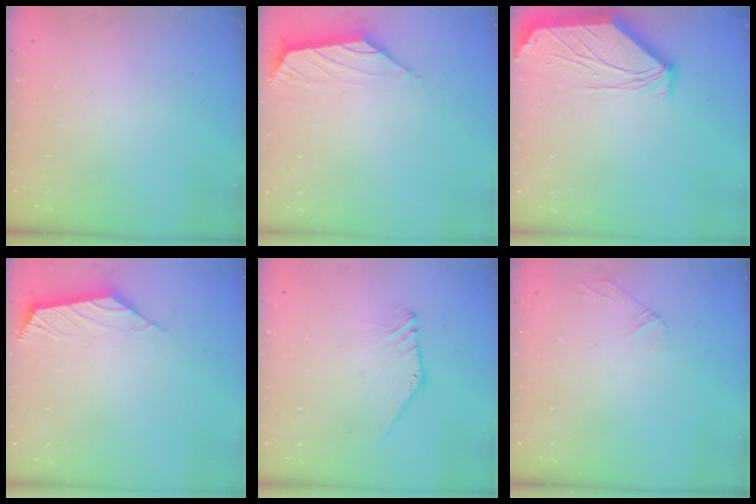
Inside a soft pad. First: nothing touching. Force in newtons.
{"total": 1.5, "press": 1.4, "slide": 0.5}
{"total": 1.6, "press": 1.5, "slide": 0.5}
{"total": 2.9, "press": 2.8, "slide": 0.7}
{"total": 1.1, "press": 1.1, "slide": 0.2}
{"total": 5.4, "press": 5.4, "slide": 0.9}